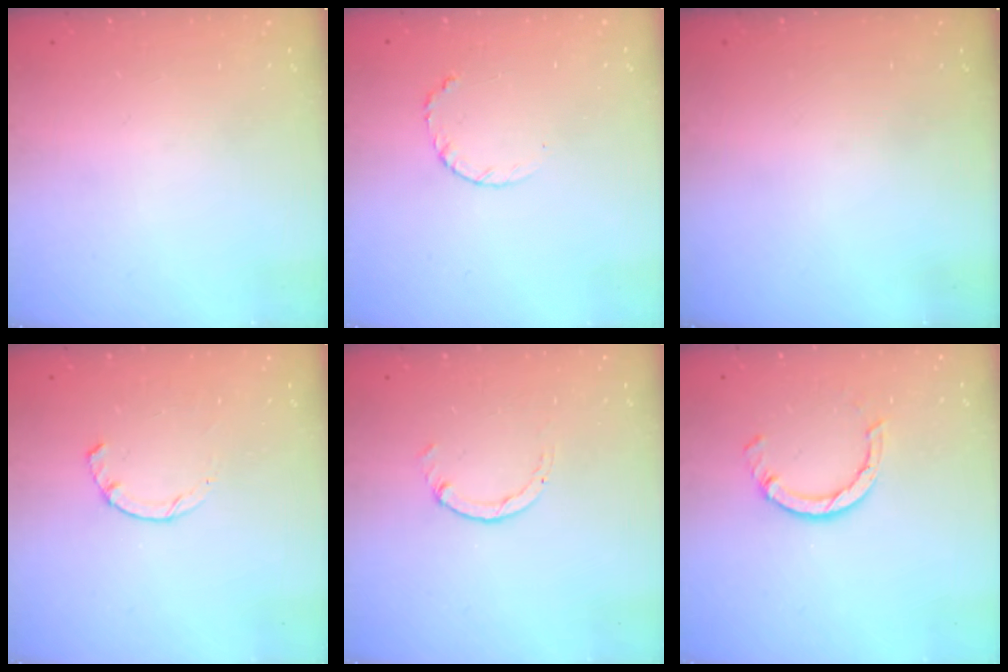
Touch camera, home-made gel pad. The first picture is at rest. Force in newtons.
{"total": 3.7, "press": 3.7, "slide": 0.5}
{"total": 0.0}
{"total": 1.9, "press": 1.9, "slide": 0.3}
{"total": 0.7, "press": 0.7, "slide": 0.2}
{"total": 5.8, "press": 5.8, "slide": 0.8}